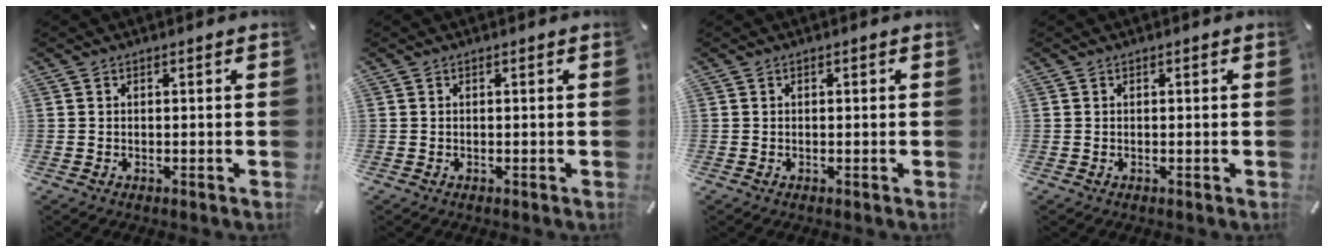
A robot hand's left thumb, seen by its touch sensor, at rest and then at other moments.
{"total": 0.0}
{"total": 0.0}
{"total": 0.0}